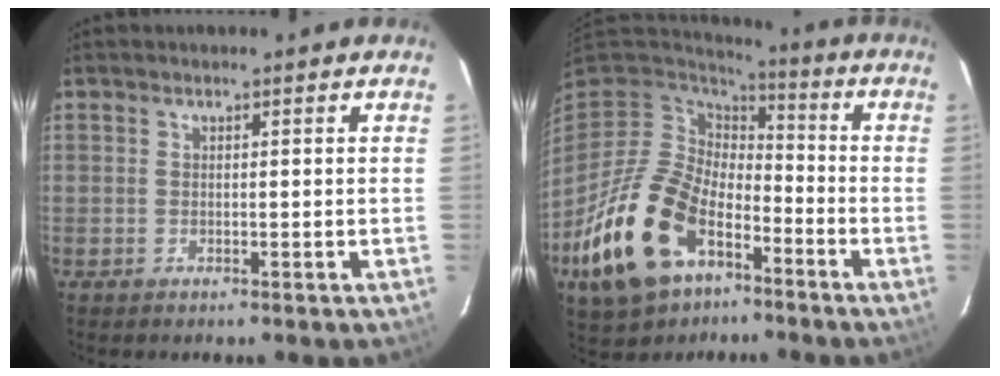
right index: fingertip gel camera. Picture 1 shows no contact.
{"total": 21.5, "force": [-10.4, 13.3, 13.4], "torque": [-0.299, -0.017, -0.178]}